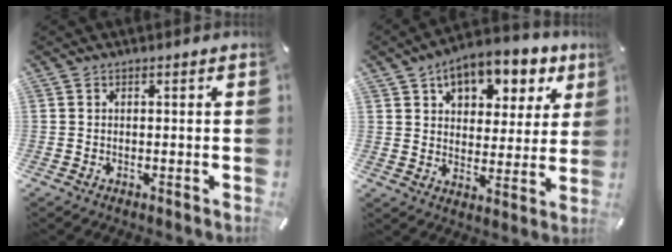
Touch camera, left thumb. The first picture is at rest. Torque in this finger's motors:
{"motor_torque": [1.85, 1.24, 0.55, -0.08, 0.07]}